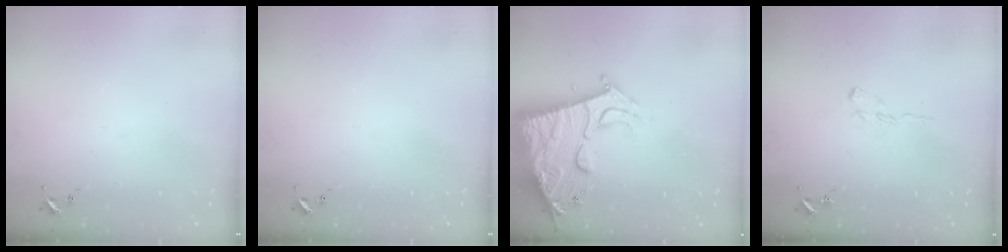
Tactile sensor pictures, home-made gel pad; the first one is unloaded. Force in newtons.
{"total": 0.0}
{"total": 18.9, "press": 18.8, "slide": 1.8}
{"total": 5.5, "press": 5.5, "slide": 0.6}